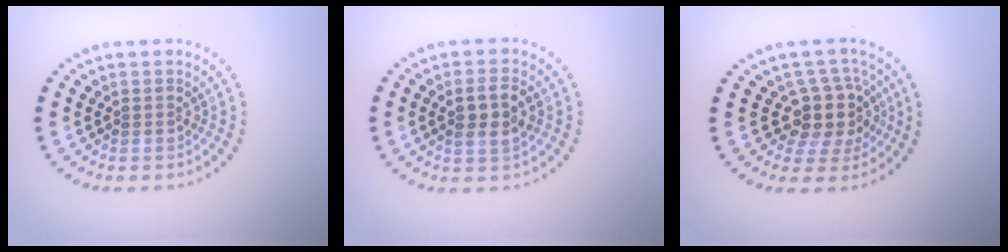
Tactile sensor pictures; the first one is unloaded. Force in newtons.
{"total": 2.8, "press": 2.7, "slide": 0.6}
{"total": 4.0, "press": 3.4, "slide": 2.2}